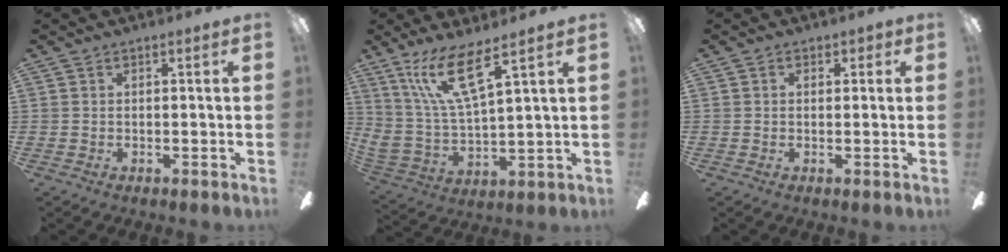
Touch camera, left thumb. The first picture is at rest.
{"total": 15.4, "force": [9.2, 3.8, 11.8], "torque": [-0.256, -0.032, 0.159]}
{"total": 1.4, "force": [0.1, 1.1, 0.8], "torque": [0.000, 0.000, -0.002]}